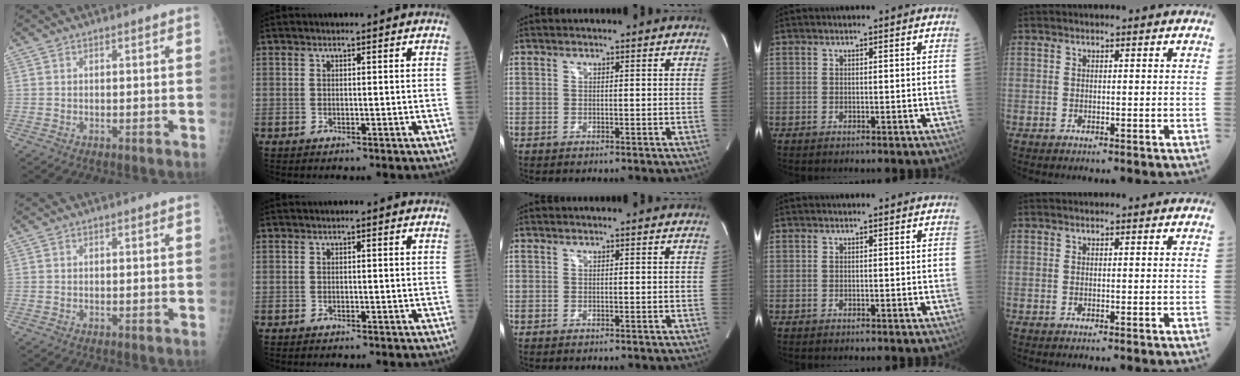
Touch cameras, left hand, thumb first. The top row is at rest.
{}